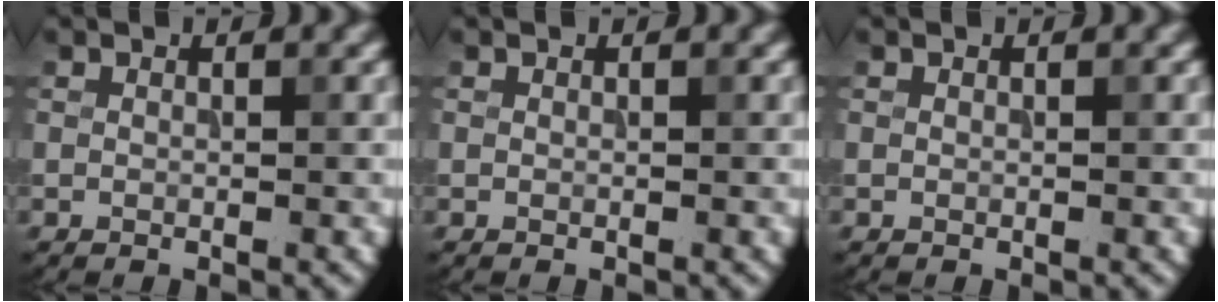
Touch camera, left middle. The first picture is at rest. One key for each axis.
{"total": 0.0}
{"total": 0.0}